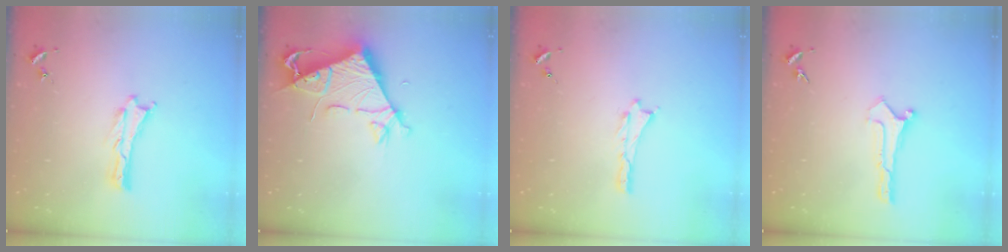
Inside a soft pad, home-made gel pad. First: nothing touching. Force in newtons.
{"total": 7.4, "press": 7.4, "slide": 0.7}
{"total": 0.0}
{"total": 0.0}